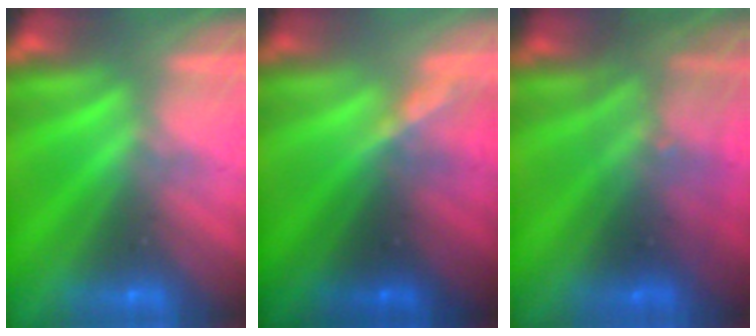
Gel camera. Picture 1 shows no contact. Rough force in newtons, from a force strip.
{"total": 1.3}
{"total": 3.0}